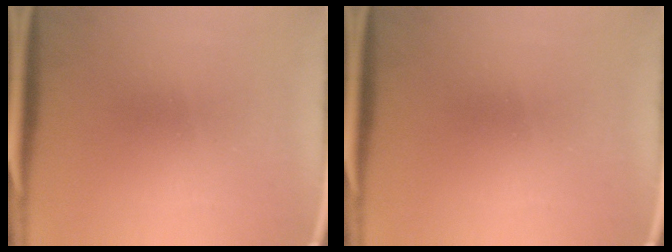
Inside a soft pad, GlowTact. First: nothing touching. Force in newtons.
{"total": 0.0}